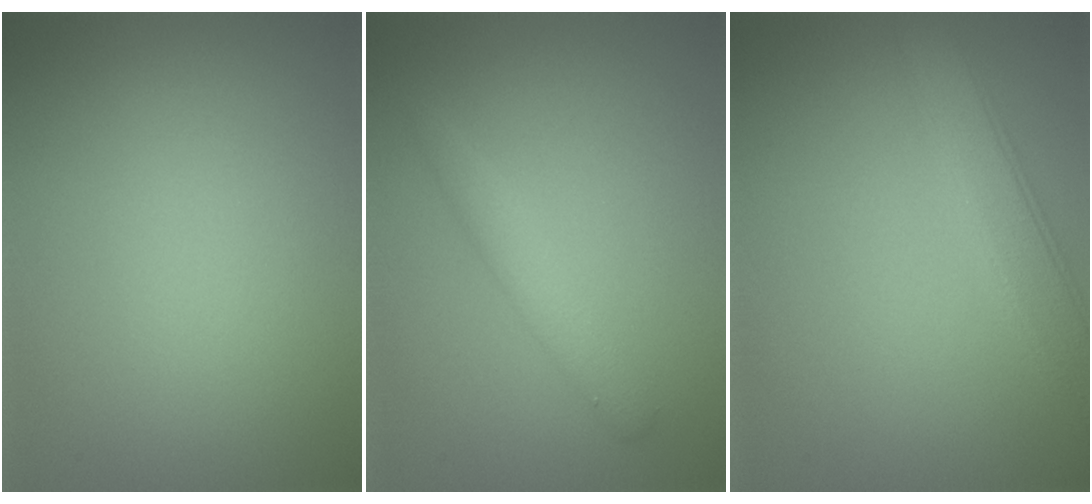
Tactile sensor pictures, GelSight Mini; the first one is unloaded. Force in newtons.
{"total": 2.1, "press": 2.1, "slide": 0.2}
{"total": 4.2, "press": 4.2, "slide": 0.3}